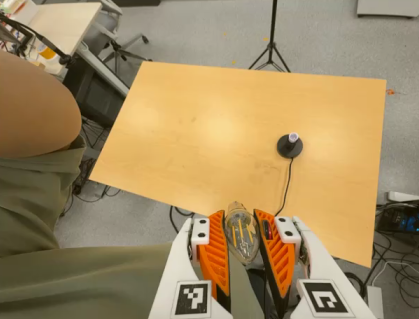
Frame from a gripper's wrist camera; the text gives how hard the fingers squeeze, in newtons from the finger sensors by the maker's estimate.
{"total": 19.3, "left": 21.0, "right": 17.5}